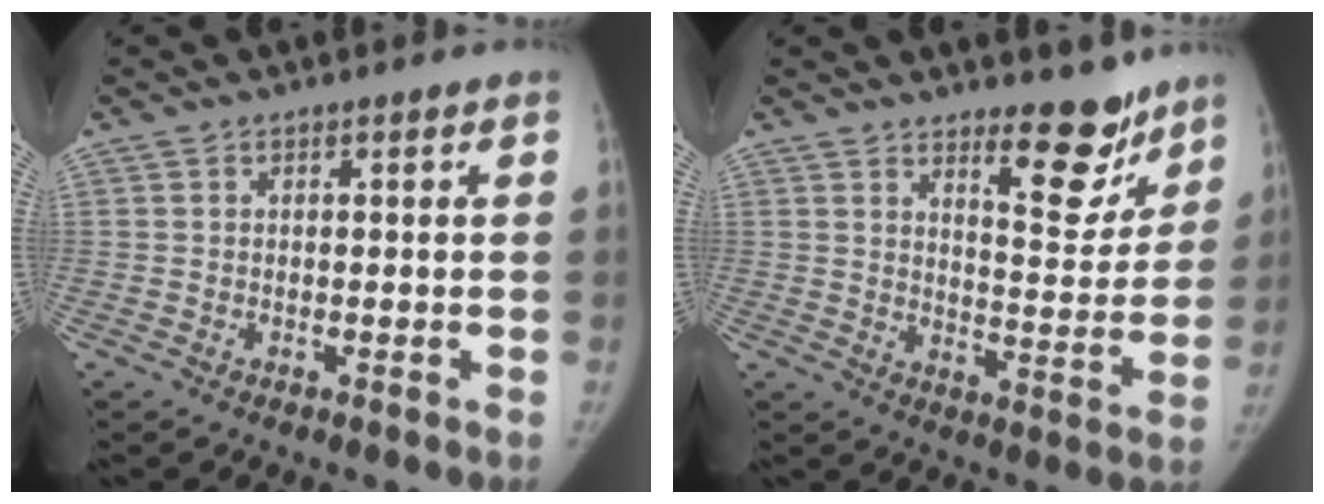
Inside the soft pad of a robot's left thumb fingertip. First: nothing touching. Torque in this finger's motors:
{"motor_torque": [0.58, -0.17, 0.73, -0.74, 0.17]}